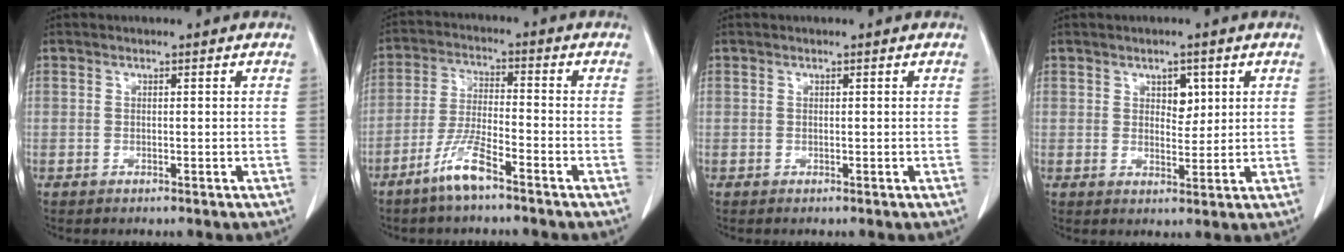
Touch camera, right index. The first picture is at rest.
{"total": 7.0, "force": [-4.8, 0.7, 5.1], "torque": [-0.107, -0.009, -0.095]}
{"total": 0.0}
{"total": 3.1, "force": [1.3, 1.9, 2.1], "torque": [-0.027, 0.000, 0.020]}